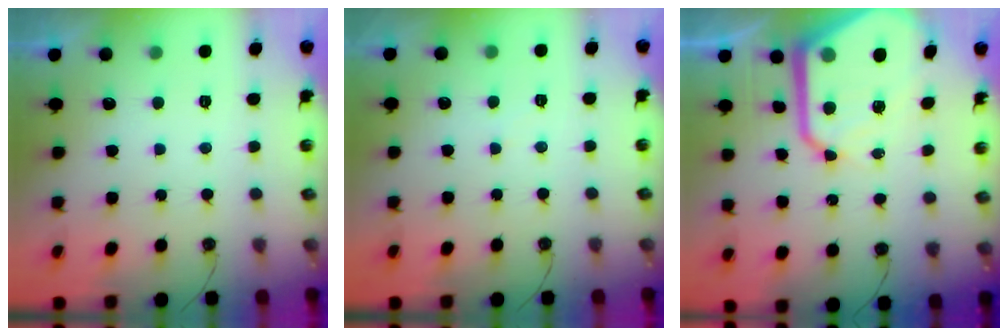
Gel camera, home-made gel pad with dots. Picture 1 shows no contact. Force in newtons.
{"total": 2.4, "press": 2.4, "slide": 0.4}
{"total": 17.6, "press": 17.5, "slide": 1.7}